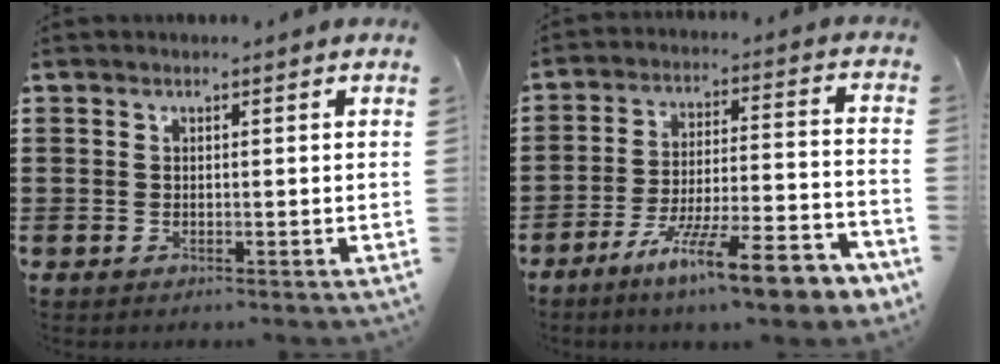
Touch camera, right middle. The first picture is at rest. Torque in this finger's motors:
{"motor_torque": [2.14, 0.00, 0.60, 0.21]}